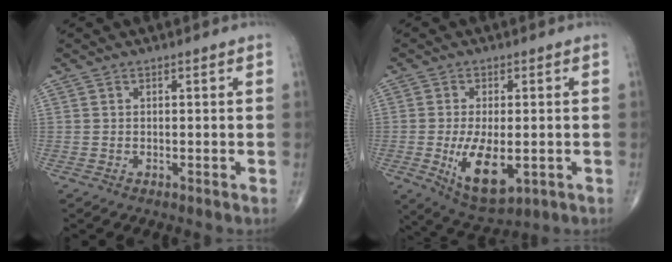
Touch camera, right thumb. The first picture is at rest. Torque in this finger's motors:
{"motor_torque": [-0.16, 0.47, 0.65, 0.42, 0.16]}